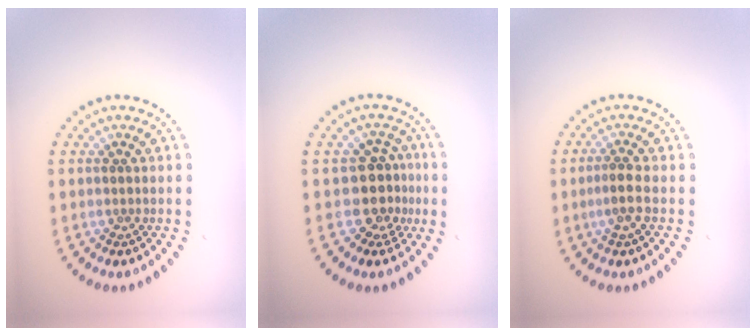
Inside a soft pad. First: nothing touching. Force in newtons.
{"total": 3.2, "press": 2.4, "slide": 2.0}
{"total": 1.8, "press": 1.6, "slide": 0.9}